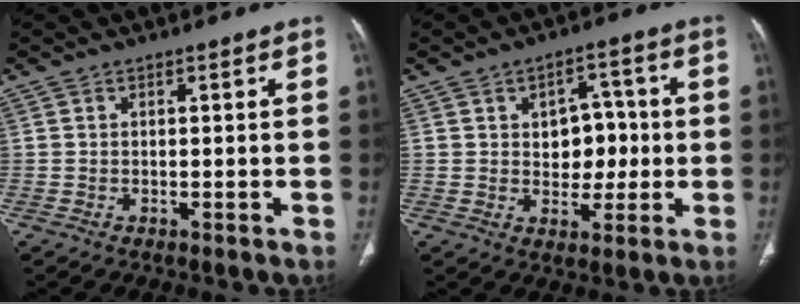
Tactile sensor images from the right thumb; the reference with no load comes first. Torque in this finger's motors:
{"motor_torque": [-0.27, 0.35, 0.58, 0.17, 0.05]}